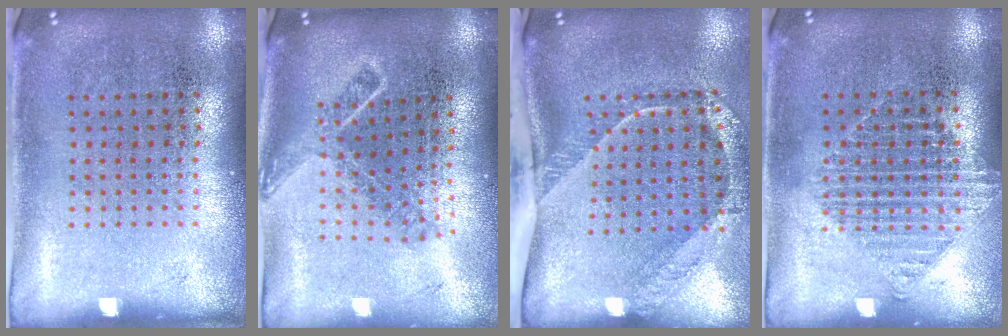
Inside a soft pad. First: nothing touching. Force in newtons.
{"total": 1.7, "press": 1.3, "slide": 1.1}
{"total": 2.7, "press": 1.8, "slide": 1.9}
{"total": 1.1, "press": 1.1, "slide": 0.3}